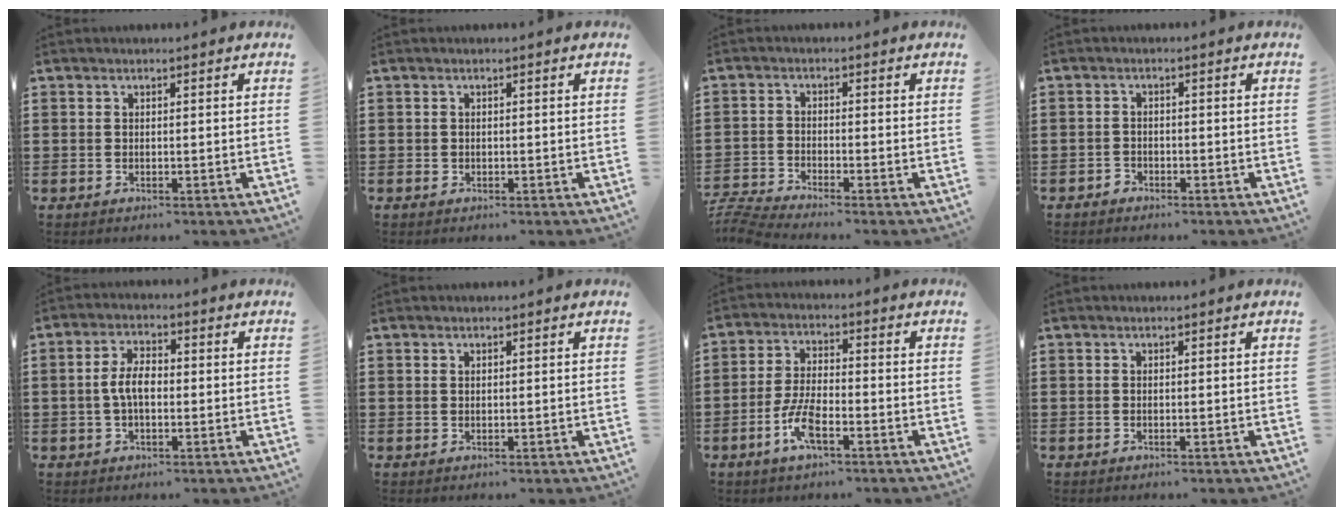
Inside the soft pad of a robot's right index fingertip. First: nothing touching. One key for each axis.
{"total": 0.5, "fx": -0.1, "fy": 0.5, "fz": 0.1, "tx": -0.004, "ty": 0.004, "tz": -0.003}
{"total": 3.4, "fx": -3.2, "fy": -0.3, "fz": 0.9, "tx": -0.039, "ty": -0.014, "tz": -0.072}
{"total": 1.4, "fx": -1.2, "fy": 0.6, "fz": 0.0, "tx": -0.005, "ty": 0.003, "tz": -0.027}
{"total": 4.9, "fx": -0.4, "fy": 2.4, "fz": 4.2, "tx": -0.099, "ty": -0.002, "tz": -0.014}
{"total": 0.5, "fx": 0.3, "fy": 0.4, "fz": 0.2, "tx": -0.005, "ty": 0.000, "tz": 0.007}
{"total": 6.5, "fx": -3.0, "fy": 2.3, "fz": 5.3, "tx": -0.127, "ty": -0.007, "tz": -0.063}
{"total": 0.0}